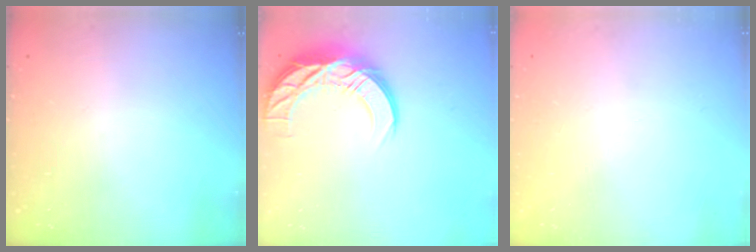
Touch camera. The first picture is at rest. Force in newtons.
{"total": 13.7, "press": 13.7, "slide": 0.9}
{"total": 0.0}